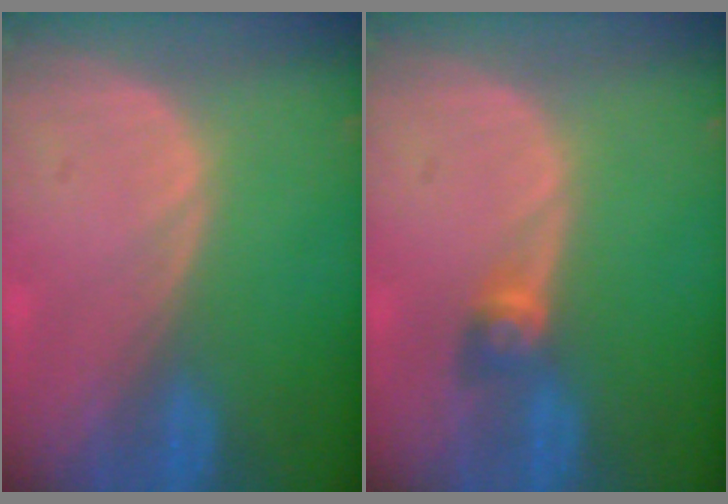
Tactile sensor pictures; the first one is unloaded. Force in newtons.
{"total": 2.6, "press": 2.4, "slide": 1.0}